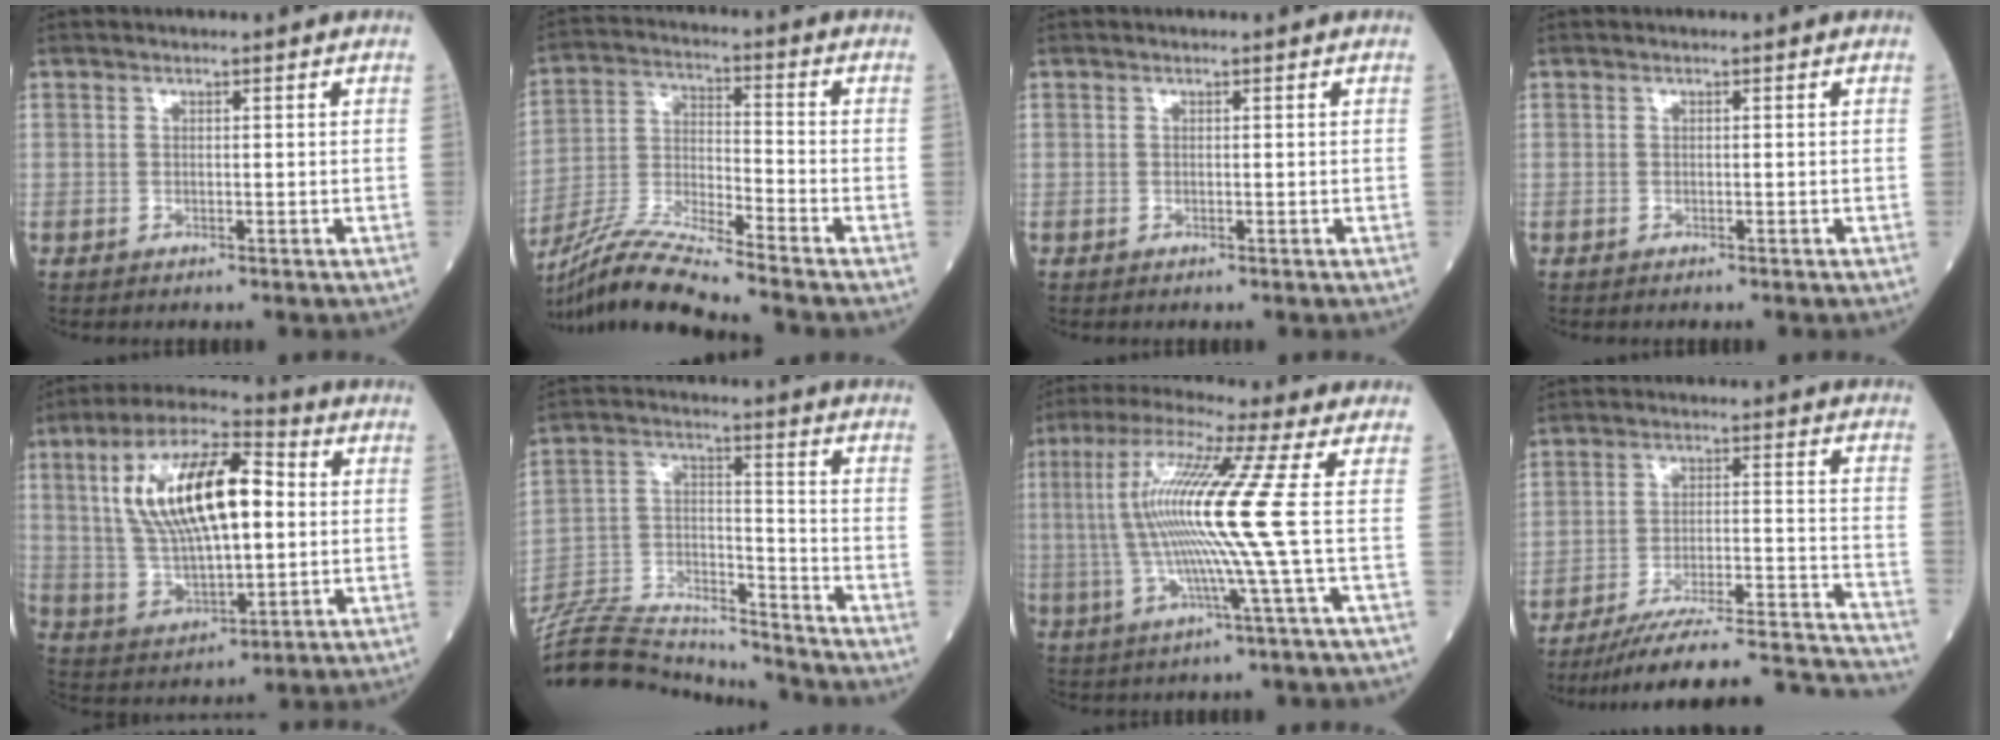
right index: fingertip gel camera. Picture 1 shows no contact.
{"total": 12.8, "force": [-11.6, -1.7, 5.3], "torque": [-0.107, -0.011, -0.218]}
{"total": 0.0}
{"total": 0.0}
{"total": 17.9, "force": [3.5, 6.2, 16.4], "torque": [-0.320, 0.027, 0.064]}
{"total": 21.5, "force": [-20.6, 3.5, 5.3], "torque": [-0.141, 0.013, -0.337]}
{"total": 14.5, "force": [0.6, -2.2, 14.3], "torque": [-0.288, 0.003, 0.006]}
{"total": 23.1, "force": [-21.9, 0.6, 7.4], "torque": [-0.059, 0.008, -0.306]}